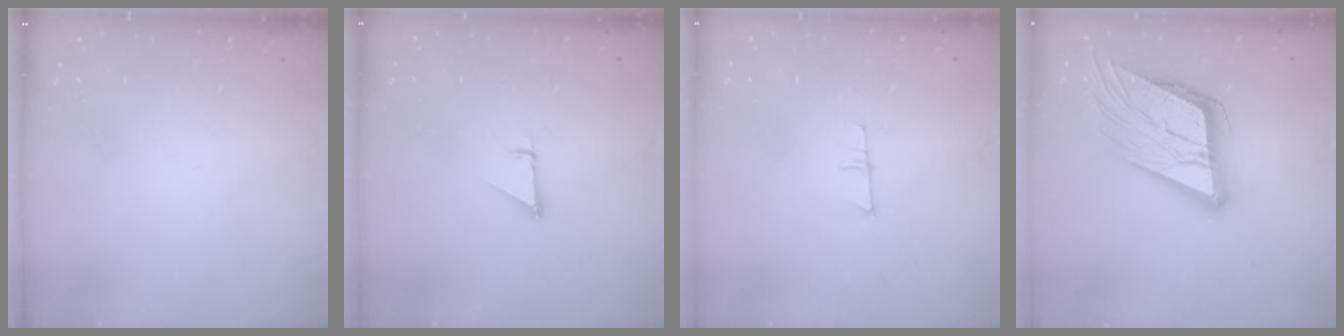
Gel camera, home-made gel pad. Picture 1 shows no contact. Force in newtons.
{"total": 0.9, "press": 0.9, "slide": 0.1}
{"total": 5.3, "press": 5.3, "slide": 0.4}
{"total": 18.7, "press": 18.4, "slide": 3.2}